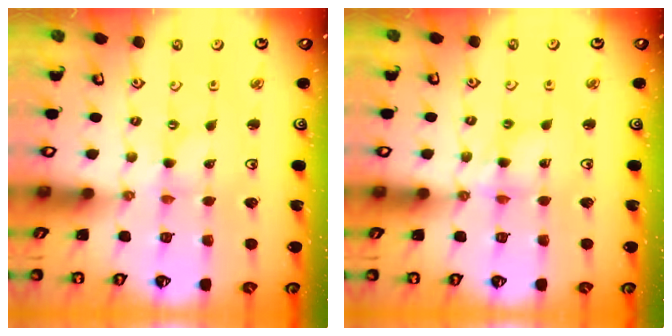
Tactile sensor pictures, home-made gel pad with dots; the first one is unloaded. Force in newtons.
{"total": 5.6, "press": 5.6, "slide": 0.5}